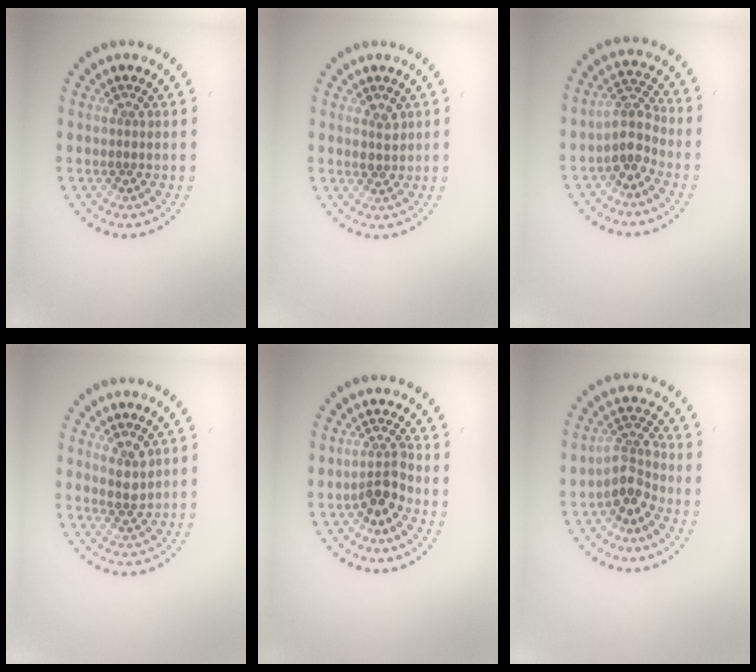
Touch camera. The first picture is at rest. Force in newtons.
{"total": 1.5, "press": 1.4, "slide": 0.6}
{"total": 2.7, "press": 2.2, "slide": 1.6}
{"total": 2.0, "press": 1.7, "slide": 1.0}
{"total": 2.4, "press": 1.8, "slide": 1.6}
{"total": 2.9, "press": 2.3, "slide": 1.8}